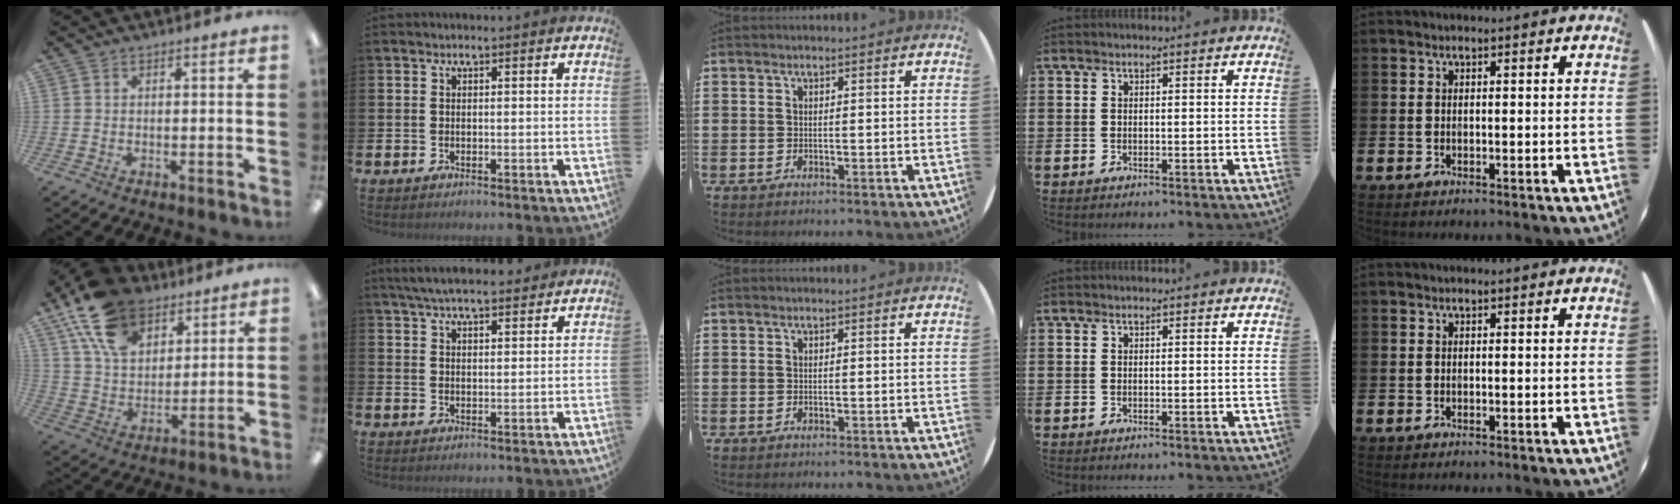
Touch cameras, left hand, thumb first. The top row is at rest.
{"thumb": {"total": 18.0, "force": [10.9, 11.0, 9.0], "torque": [-0.177, -0.038, 0.208]}, "index": {"total": 5.5, "force": [5.1, 0.9, 1.7], "torque": [-0.042, -0.016, 0.093]}}